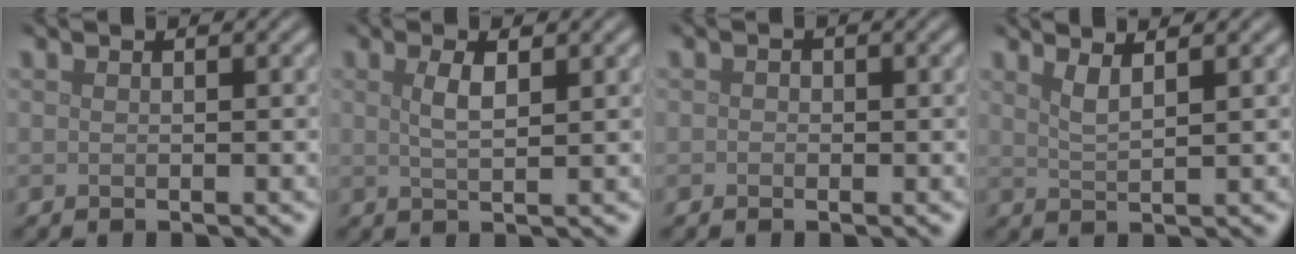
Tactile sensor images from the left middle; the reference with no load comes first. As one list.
[{"total": 2.2, "force": [0.9, 0.6, 1.8], "torque": [-0.035, 0.001, 0.018]}, {"total": 0.6, "force": [0.0, 0.5, 0.2], "torque": [0.000, -0.006, -0.003]}, {"total": 1.9, "force": [1.2, 0.5, 1.3], "torque": [-0.021, -0.005, 0.021]}]